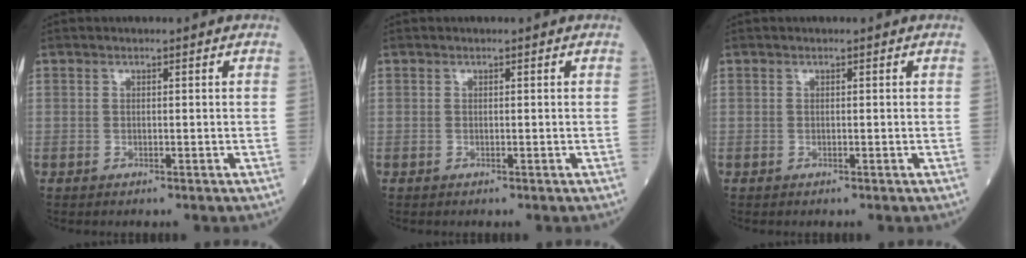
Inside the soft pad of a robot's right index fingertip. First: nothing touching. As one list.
[{"total": 0.0}, {"total": 0.0}]